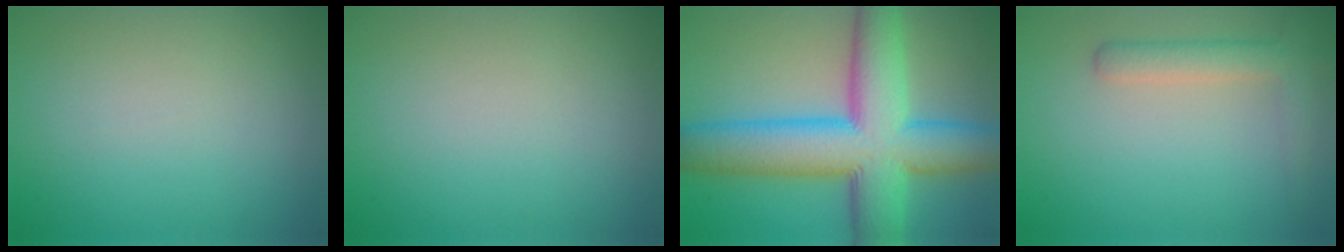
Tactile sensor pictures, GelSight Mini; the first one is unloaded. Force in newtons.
{"total": 0.0}
{"total": 12.8, "press": 12.8, "slide": 0.2}
{"total": 2.8, "press": 2.8, "slide": 0.2}